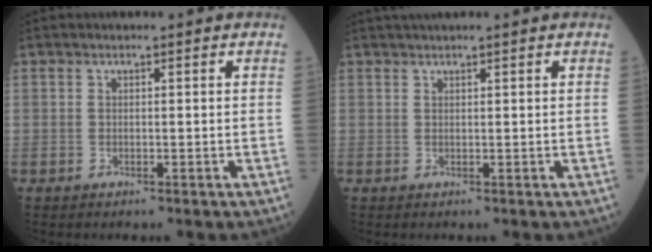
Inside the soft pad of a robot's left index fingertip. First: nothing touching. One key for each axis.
{"total": 4.3, "fx": 3.7, "fy": 0.4, "fz": 2.0, "tx": -0.025, "ty": 0.034, "tz": 0.057}